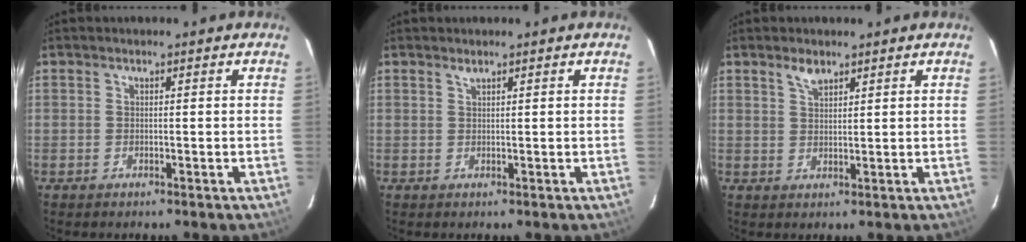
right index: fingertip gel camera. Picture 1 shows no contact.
{"total": 0.7, "force": [0.6, 0.1, 0.3], "torque": [-0.003, 0.001, 0.012]}
{"total": 2.7, "force": [2.0, 1.2, 1.4], "torque": [-0.023, 0.006, 0.038]}